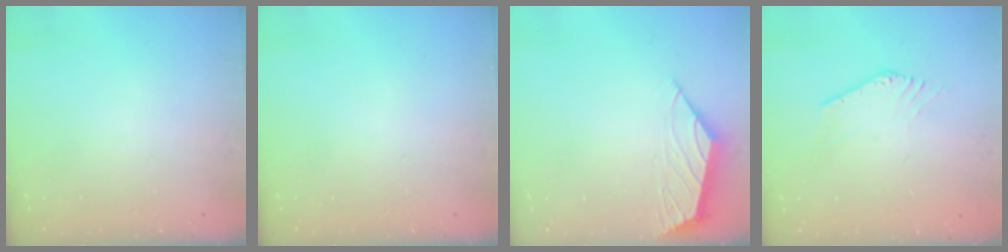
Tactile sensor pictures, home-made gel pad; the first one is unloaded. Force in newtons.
{"total": 0.0}
{"total": 2.2, "press": 2.2, "slide": 0.5}
{"total": 0.0}